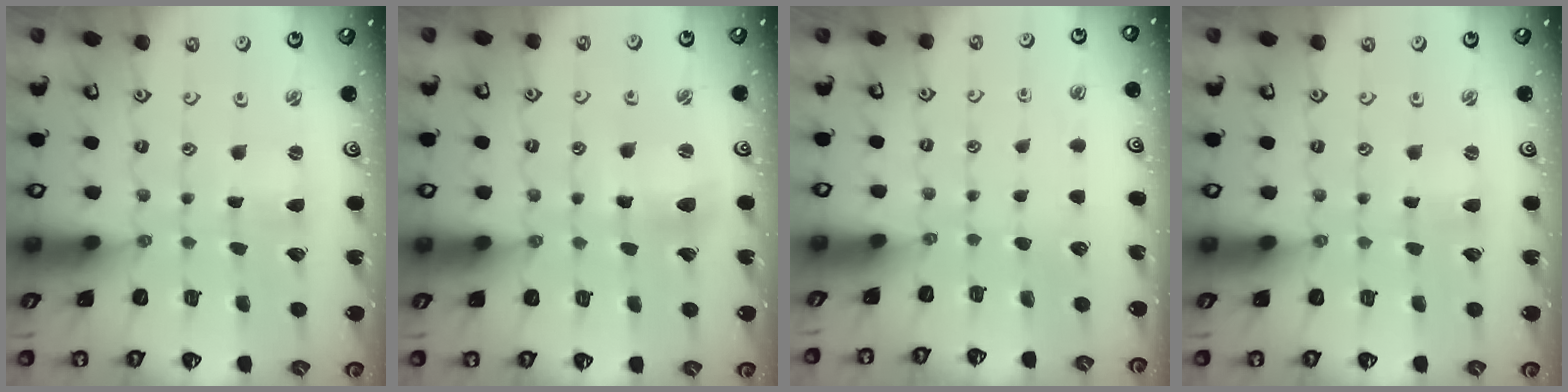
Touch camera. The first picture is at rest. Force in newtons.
{"total": 8.1, "press": 8.1, "slide": 1.1}
{"total": 0.0}
{"total": 1.1, "press": 1.1, "slide": 0.2}